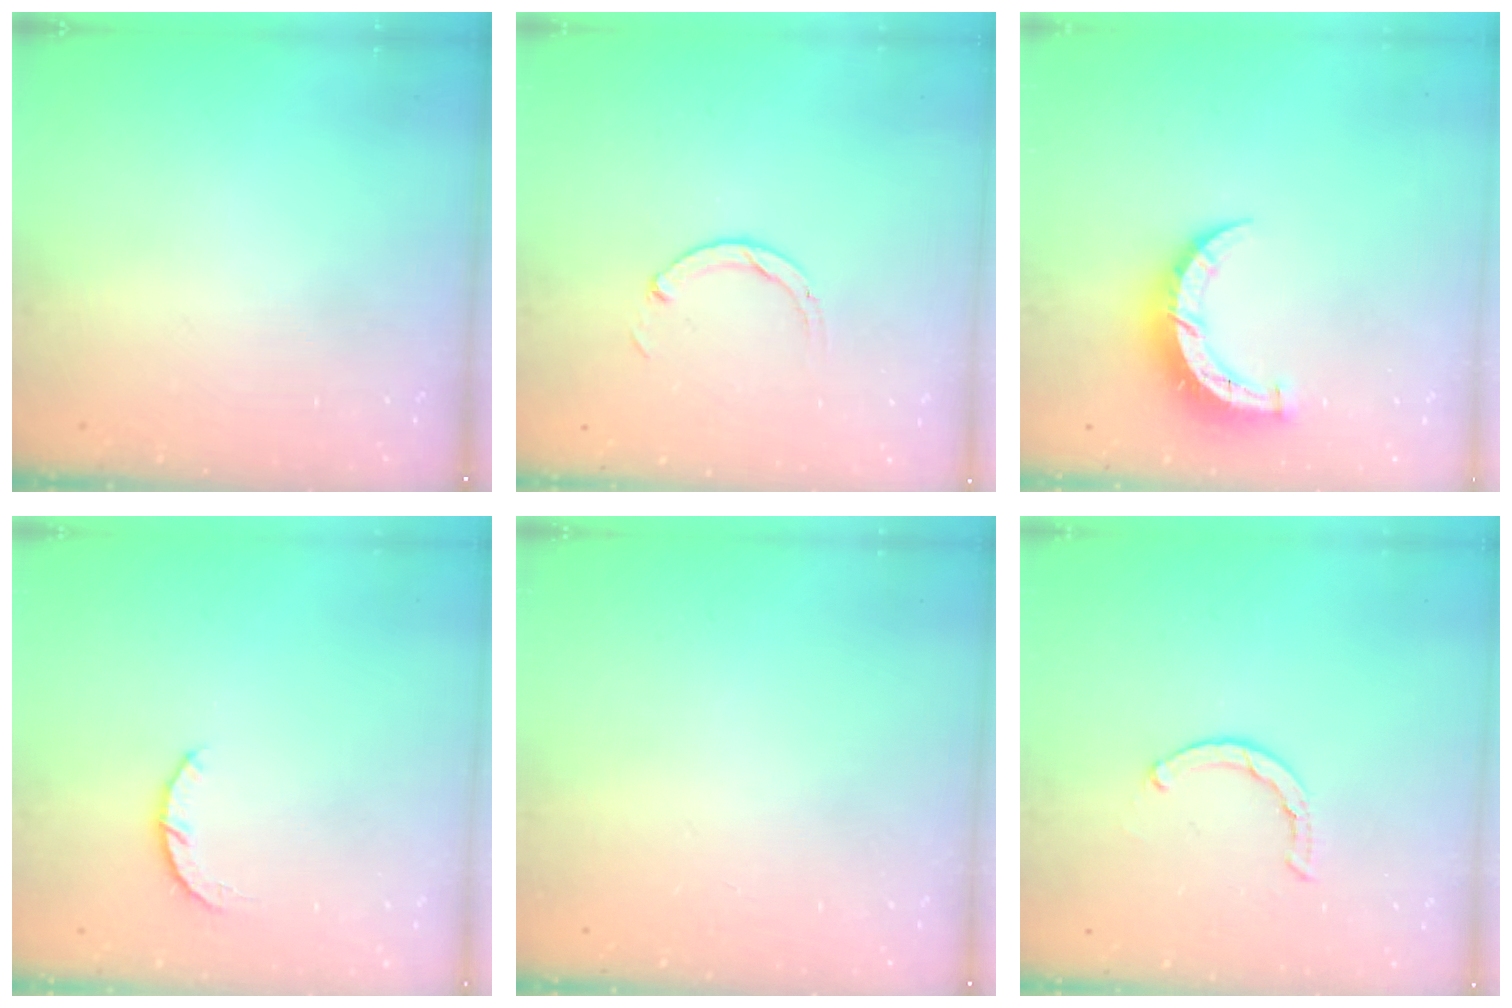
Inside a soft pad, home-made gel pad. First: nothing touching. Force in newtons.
{"total": 3.0, "press": 2.9, "slide": 0.4}
{"total": 7.9, "press": 7.9, "slide": 0.2}
{"total": 3.1, "press": 3.1, "slide": 0.5}
{"total": 2.4, "press": 2.4, "slide": 0.2}
{"total": 1.7, "press": 1.6, "slide": 0.3}